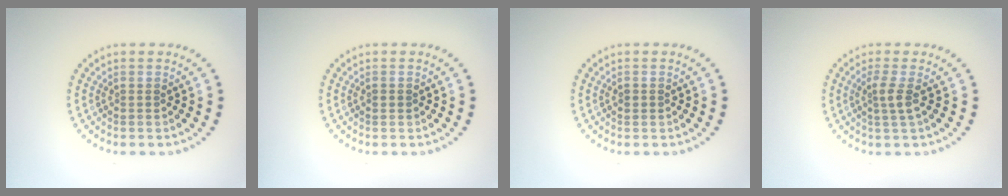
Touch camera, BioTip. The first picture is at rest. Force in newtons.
{"total": 0.6, "press": 0.6, "slide": 0.1}
{"total": 0.8, "press": 0.8, "slide": 0.1}
{"total": 1.8, "press": 1.3, "slide": 1.3}